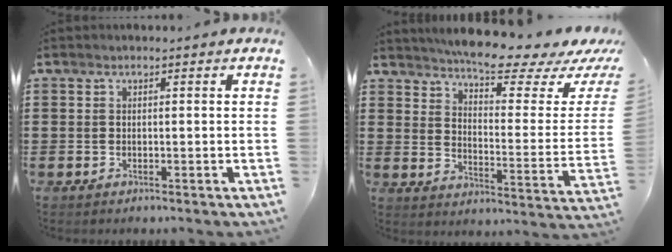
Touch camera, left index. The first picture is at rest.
{"total": 7.5, "force": [6.5, -0.3, 3.7], "torque": [-0.076, -0.055, 0.106]}